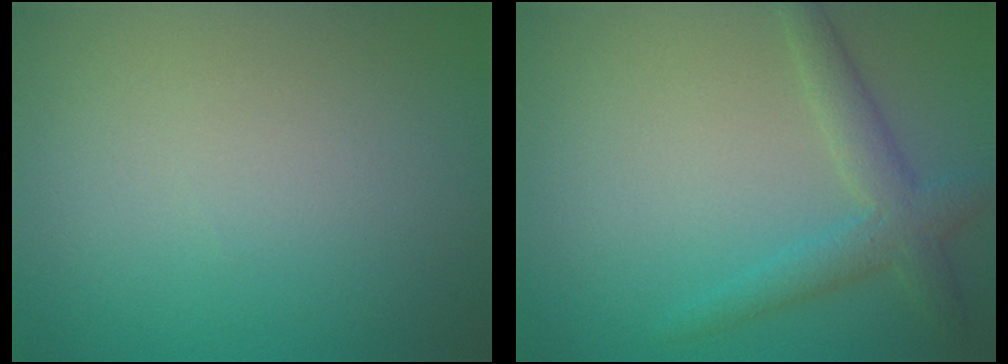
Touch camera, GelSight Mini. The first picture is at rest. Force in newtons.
{"total": 3.1, "press": 3.1, "slide": 0.1}